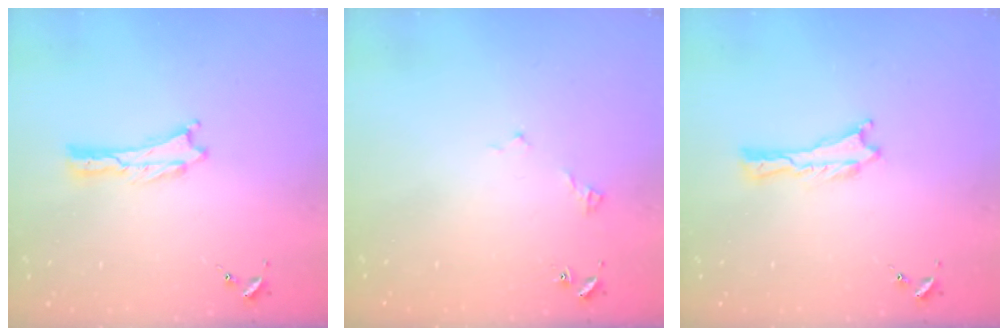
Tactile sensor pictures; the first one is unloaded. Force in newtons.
{"total": 2.9, "press": 2.9, "slide": 0.3}
{"total": 0.0}